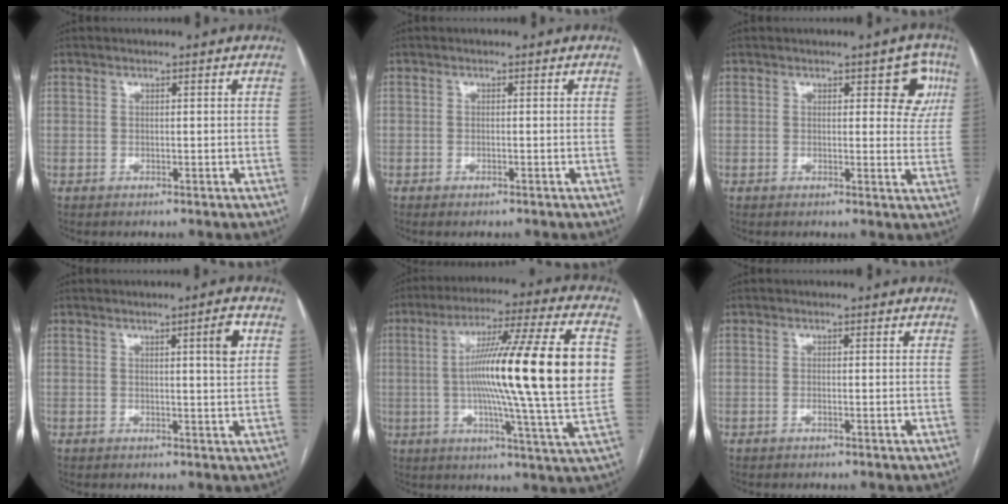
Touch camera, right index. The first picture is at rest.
{"total": 0.8, "force": [-0.6, 0.1, 0.5], "torque": [-0.010, -0.002, -0.006]}
{"total": 5.6, "force": [2.3, 2.7, 4.3], "torque": [-0.023, 0.008, 0.020]}
{"total": 3.3, "force": [1.2, -0.3, 3.1], "torque": [-0.043, -0.005, 0.016]}
{"total": 24.0, "force": [1.8, -0.4, 24.0], "torque": [-0.347, 0.013, 0.013]}
{"total": 0.9, "force": [-0.4, 0.2, 0.8], "torque": [-0.015, -0.001, -0.006]}